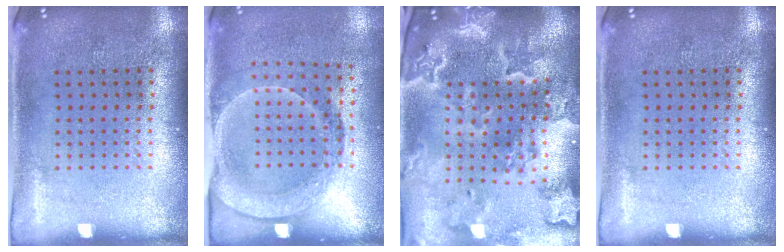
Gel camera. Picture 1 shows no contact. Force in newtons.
{"total": 1.7, "press": 1.4, "slide": 1.1}
{"total": 4.5, "press": 3.7, "slide": 2.6}
{"total": 0.0}